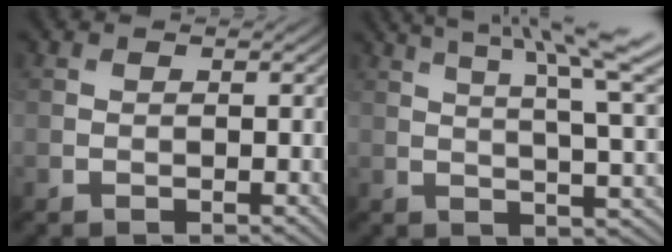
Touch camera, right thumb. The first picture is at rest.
{"total": 14.6, "force": [8.1, 3.9, 11.5], "torque": [-0.163, 0.016, 0.117]}